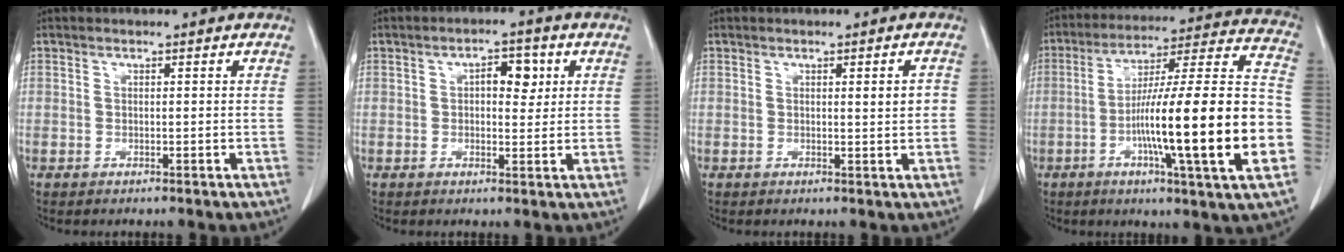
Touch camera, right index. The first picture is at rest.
{"total": 4.5, "force": [1.3, 2.2, 3.7], "torque": [-0.054, 0.011, 0.017]}
{"total": 2.4, "force": [0.4, 0.4, 2.3], "torque": [-0.032, 0.001, 0.007]}
{"total": 24.0, "force": [-5.9, 0.4, 23.3], "torque": [-0.323, 0.001, -0.100]}